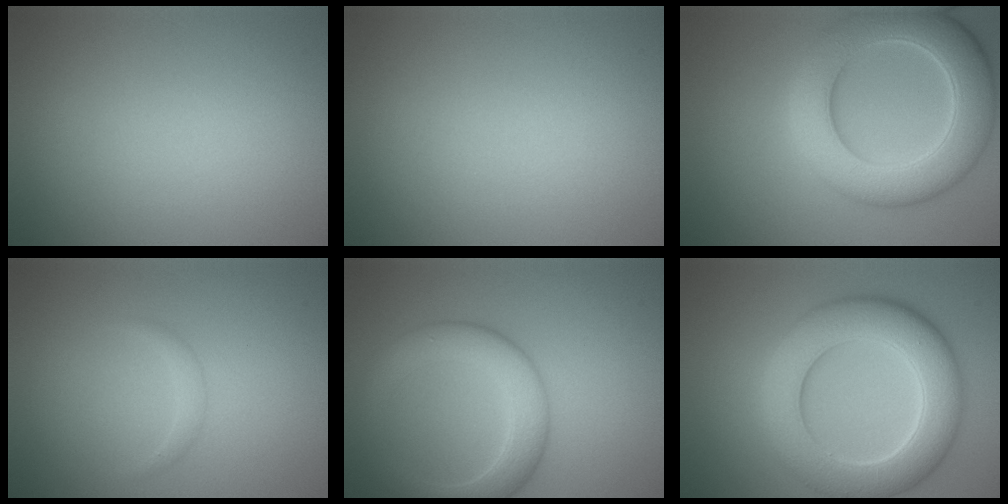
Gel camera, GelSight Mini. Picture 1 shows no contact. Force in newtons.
{"total": 0.0}
{"total": 8.2, "press": 8.2, "slide": 0.6}
{"total": 0.8, "press": 0.8, "slide": 0.0}
{"total": 5.2, "press": 5.2, "slide": 0.1}
{"total": 9.0, "press": 9.0, "slide": 0.5}